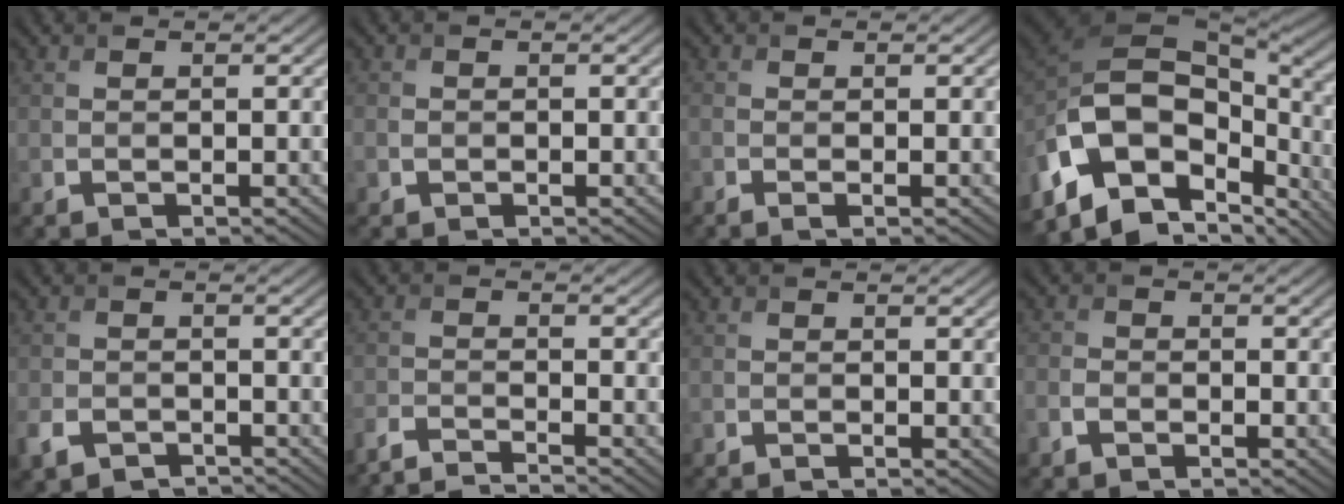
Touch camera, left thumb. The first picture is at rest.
{"total": 0.9, "force": [-0.2, 0.8, 0.3], "torque": [-0.003, 0.001, -0.006]}
{"total": 0.9, "force": [-0.3, -0.1, 0.9], "torque": [-0.020, -0.002, -0.007]}
{"total": 17.1, "force": [-2.7, 10.1, 13.5], "torque": [-0.280, -0.010, -0.021]}
{"total": 3.7, "force": [-2.7, 2.0, 1.6], "torque": [-0.040, -0.005, -0.054]}
{"total": 5.1, "force": [-4.9, 0.2, 1.6], "torque": [-0.029, -0.006, -0.098]}
{"total": 1.0, "force": [-0.9, -0.3, 0.1], "torque": [-0.002, -0.004, -0.019]}
{"total": 1.9, "force": [-1.5, 0.9, 0.7], "torque": [-0.015, 0.000, -0.041]}